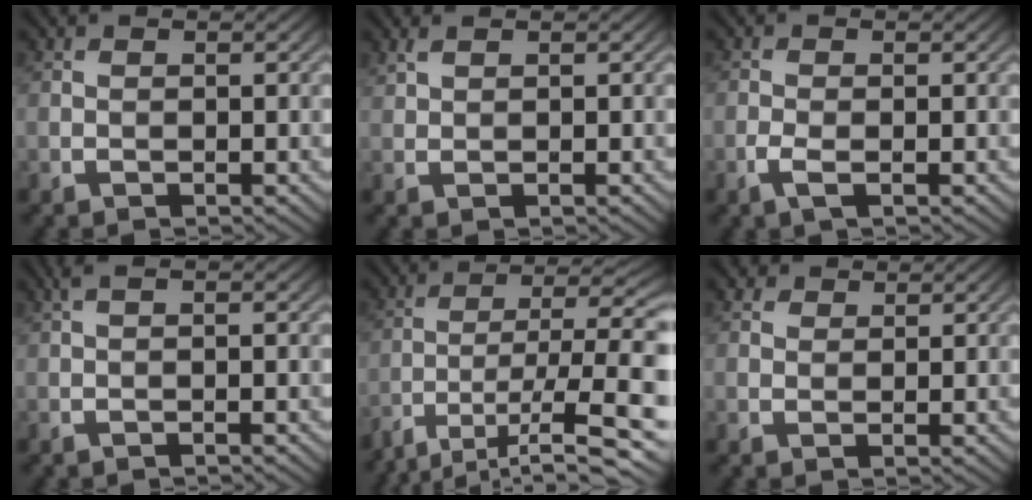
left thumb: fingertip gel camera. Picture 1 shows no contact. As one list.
[{"total": 1.1, "force": [1.0, 0.2, 0.4], "torque": [-0.014, 0.005, 0.022]}, {"total": 1.7, "force": [-0.8, 0.6, 1.4], "torque": [-0.037, -0.001, -0.021]}, {"total": 2.0, "force": [0.4, 0.1, 2.0], "torque": [-0.032, 0.011, 0.000]}, {"total": 12.9, "force": [-5.9, 4.3, 10.7], "torque": [-0.201, -0.012, -0.093]}, {"total": 1.8, "force": [1.5, 0.9, 0.1], "torque": [-0.001, 0.004, 0.025]}]